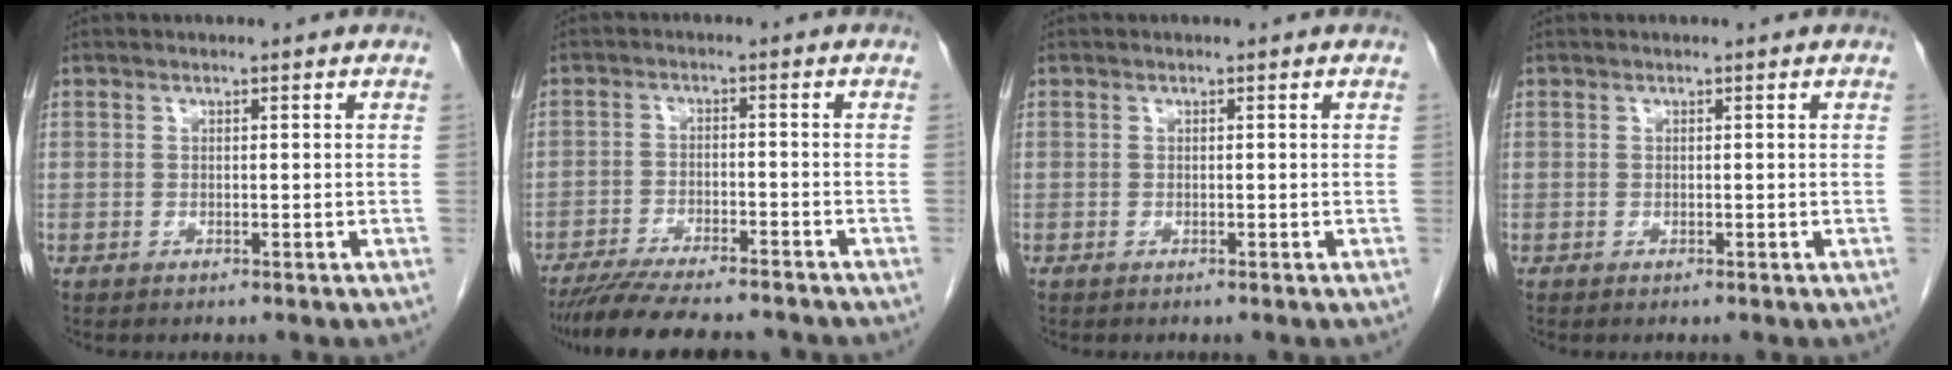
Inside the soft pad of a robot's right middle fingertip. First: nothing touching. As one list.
[{"total": 12.9, "force": [-11.5, 1.5, 5.6], "torque": [-0.090, -0.012, -0.171]}, {"total": 0.0}, {"total": 0.0}]